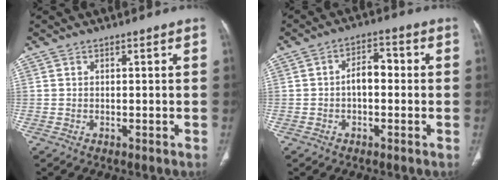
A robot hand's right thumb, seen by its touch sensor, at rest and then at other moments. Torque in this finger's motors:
{"motor_torque": [0.92, 0.85, 0.60, -0.01, 0.02]}